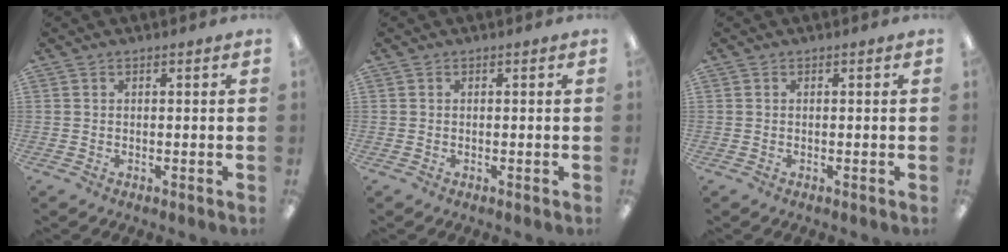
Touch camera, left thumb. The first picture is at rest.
{"total": 0.0}
{"total": 0.0}